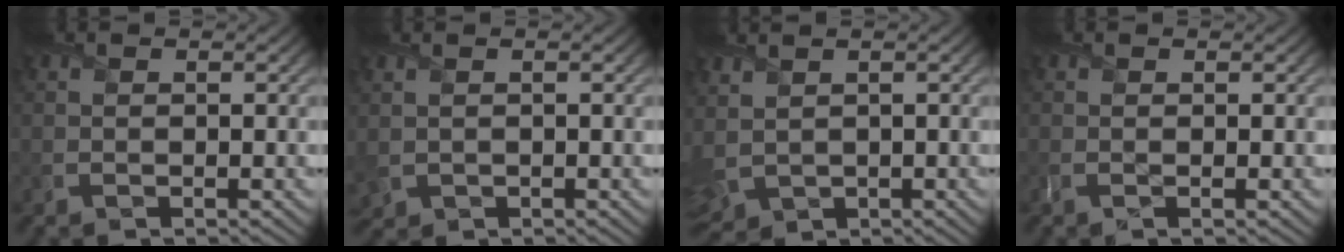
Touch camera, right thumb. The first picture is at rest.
{"total": 1.5, "force": [0.2, 1.2, 0.9], "torque": [-0.034, -0.006, 0.007]}
{"total": 4.9, "force": [1.2, 3.1, 3.5], "torque": [-0.118, -0.005, 0.031]}
{"total": 0.0}